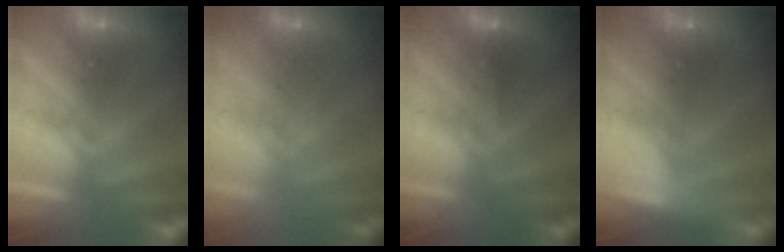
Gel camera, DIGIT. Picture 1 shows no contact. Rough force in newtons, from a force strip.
{"total": 2.5}
{"total": 3.9}
{"total": 2.8}